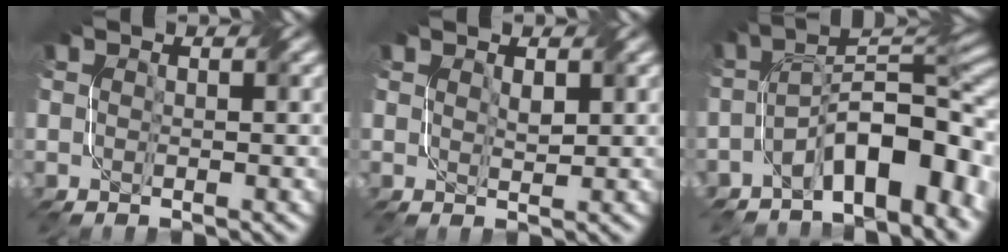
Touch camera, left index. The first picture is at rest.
{"total": 0.8, "force": [0.5, 0.4, 0.5], "torque": [-0.011, -0.004, 0.014]}
{"total": 9.7, "force": [-4.4, 3.9, 7.7], "torque": [-0.095, 0.018, -0.085]}